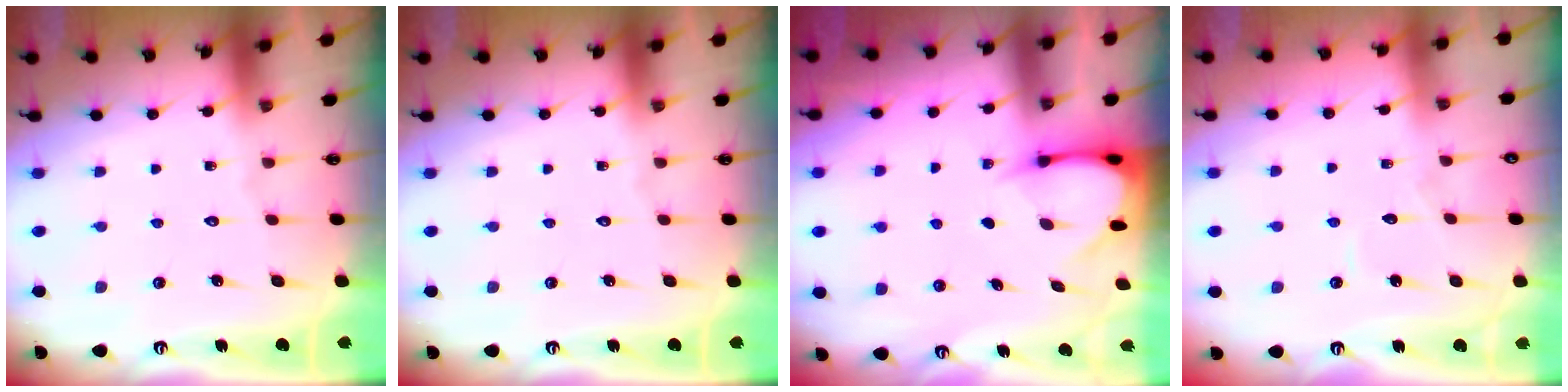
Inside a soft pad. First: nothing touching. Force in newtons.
{"total": 0.0}
{"total": 3.5, "press": 3.5, "slide": 0.4}
{"total": 2.7, "press": 2.7, "slide": 0.2}